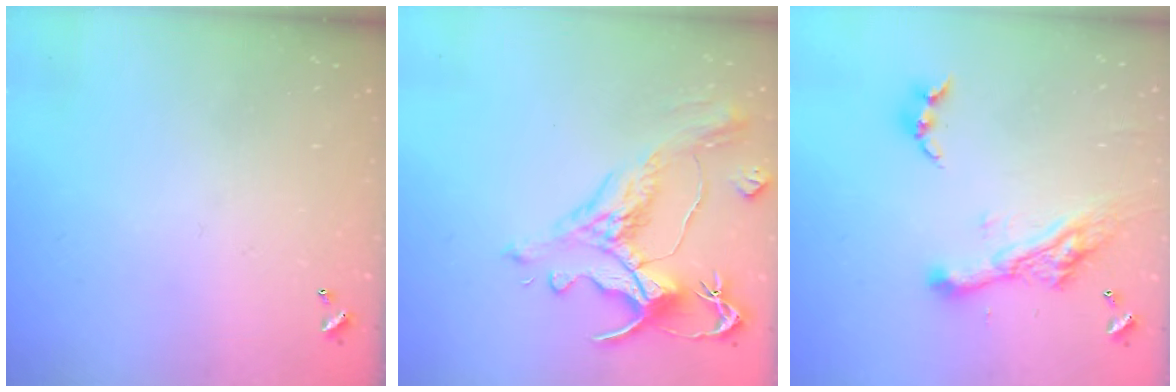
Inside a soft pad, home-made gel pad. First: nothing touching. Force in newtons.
{"total": 1.7, "press": 0.9, "slide": 1.5}
{"total": 11.0, "press": 10.9, "slide": 1.2}